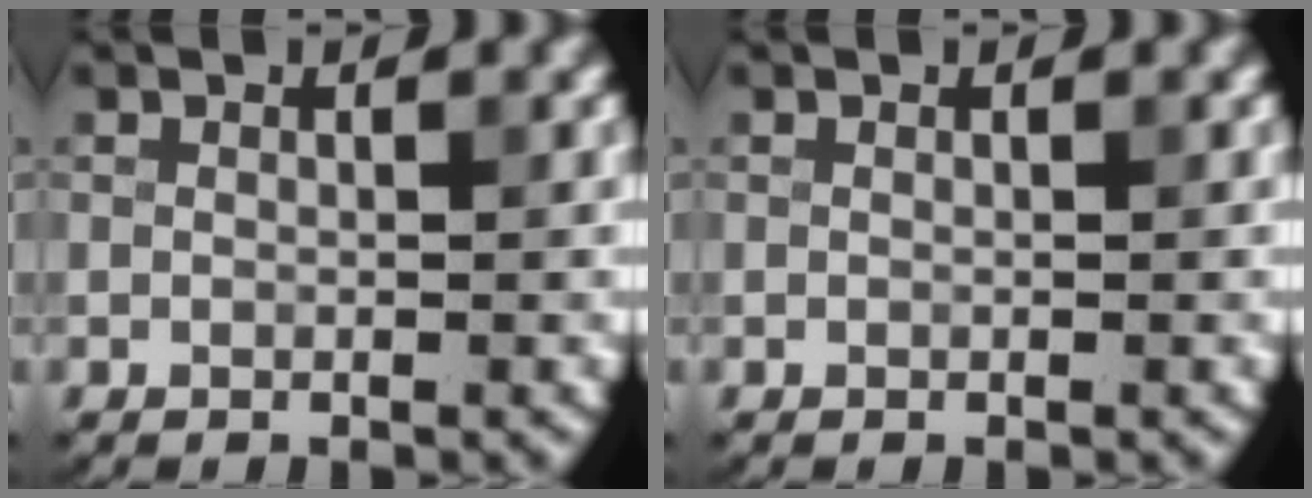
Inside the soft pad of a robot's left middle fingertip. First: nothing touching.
{"total": 0.0}